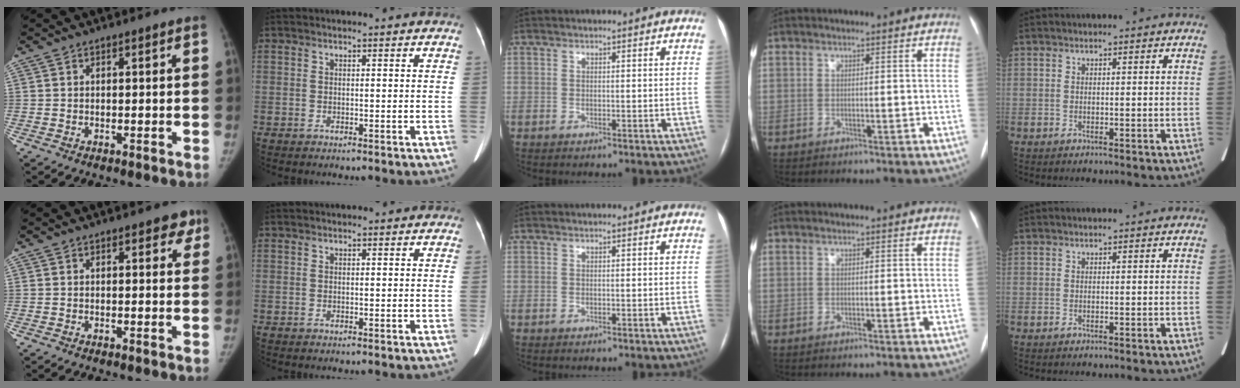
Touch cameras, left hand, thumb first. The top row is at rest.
{"thumb": {"total": 2.8, "force": [1.6, 1.5, 1.7], "torque": [0.005, -0.003, 0.014]}}